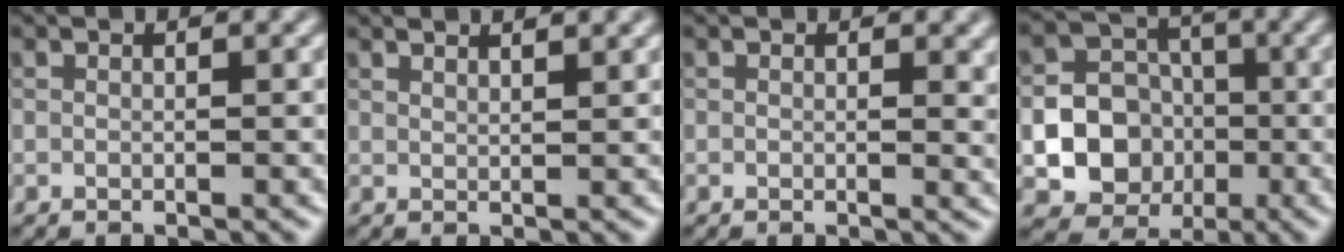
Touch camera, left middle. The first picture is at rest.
{"total": 2.6, "force": [2.1, 0.9, 1.4], "torque": [0.003, 0.008, 0.005]}
{"total": 1.9, "force": [0.2, 0.8, 1.8], "torque": [-0.019, -0.006, 0.005]}
{"total": 10.8, "force": [-2.5, 9.9, 3.4], "torque": [-0.049, -0.016, -0.057]}